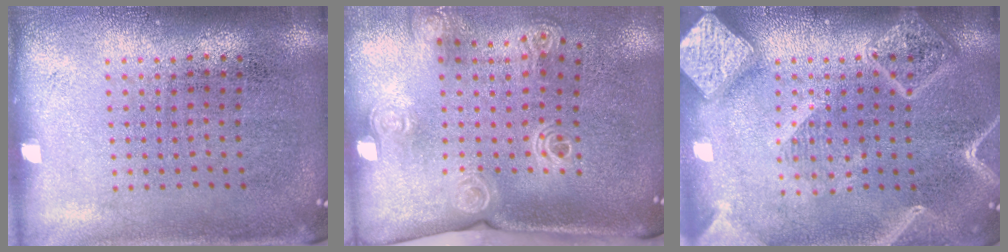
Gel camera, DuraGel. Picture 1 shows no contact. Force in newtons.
{"total": 2.1, "press": 1.5, "slide": 1.4}
{"total": 4.1, "press": 4.1, "slide": 0.5}